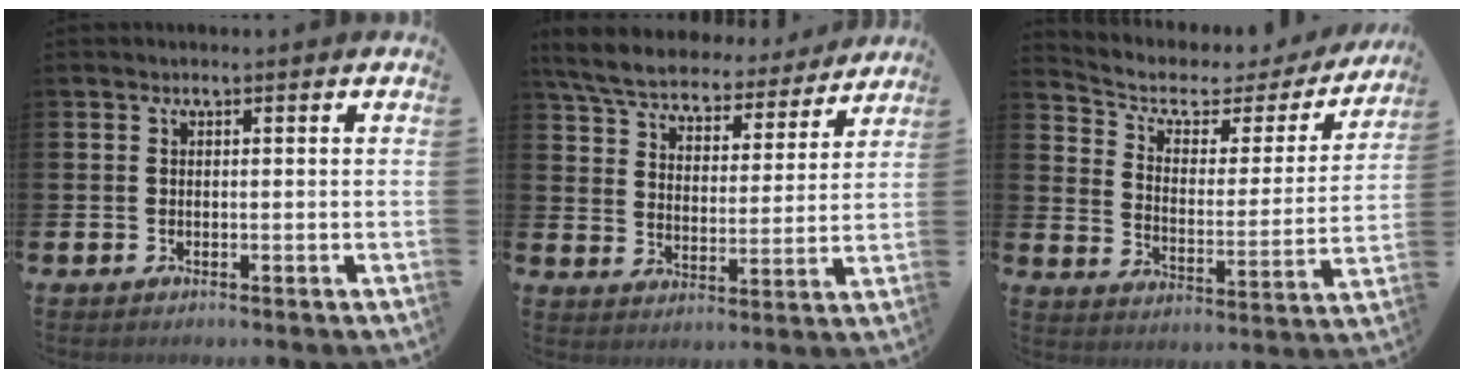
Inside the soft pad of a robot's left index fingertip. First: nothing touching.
{"total": 7.2, "force": [6.7, 1.8, 1.8], "torque": [-0.067, -0.045, 0.117]}
{"total": 5.2, "force": [4.0, 2.7, 2.0], "torque": [-0.065, -0.030, 0.058]}